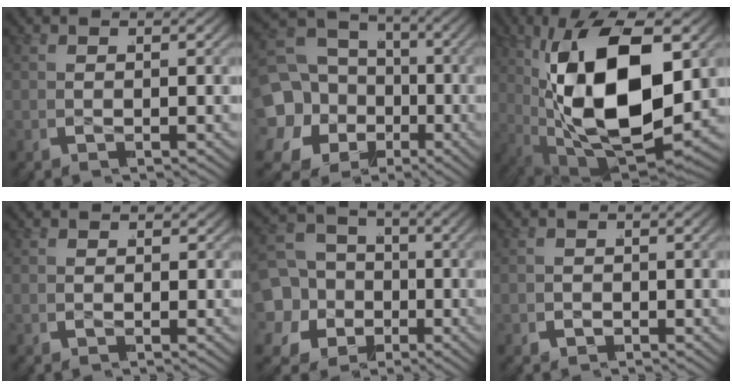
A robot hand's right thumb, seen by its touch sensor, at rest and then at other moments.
{"total": 16.0, "force": [-0.5, 13.6, 8.4], "torque": [-0.189, -0.030, -0.008]}
{"total": 20.5, "force": [-0.5, 11.3, 17.1], "torque": [-0.339, -0.027, 0.010]}
{"total": 1.9, "force": [0.3, 1.4, 1.2], "torque": [-0.016, -0.008, 0.004]}
{"total": 13.9, "force": [-0.2, 12.1, 6.8], "torque": [-0.147, -0.022, -0.012]}
{"total": 0.8, "force": [-0.5, 0.6, -0.1], "torque": [0.007, 0.005, -0.012]}